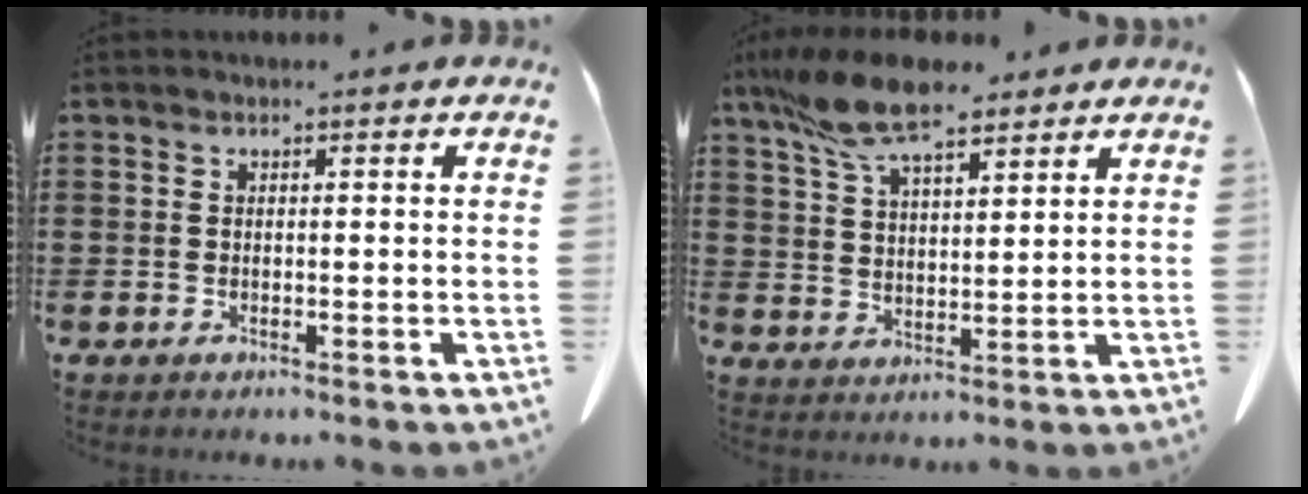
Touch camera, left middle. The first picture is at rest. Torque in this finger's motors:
{"motor_torque": [1.40, 0.50, 0.38, 0.21]}